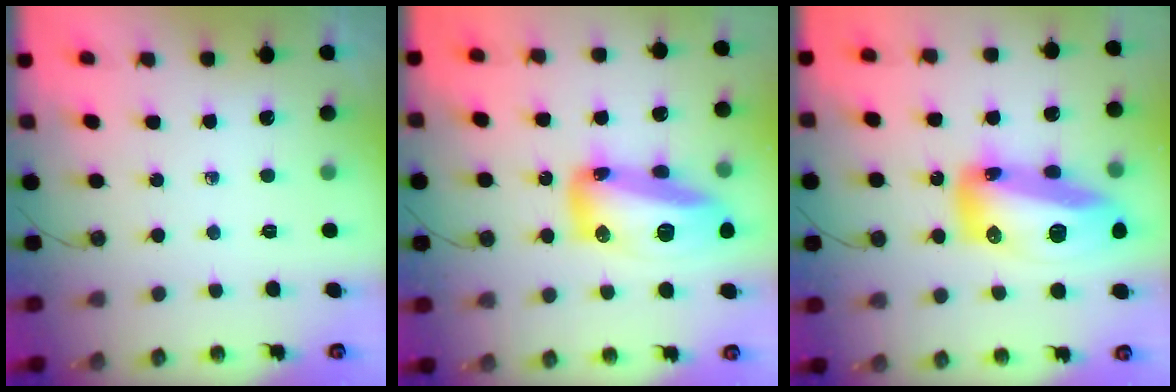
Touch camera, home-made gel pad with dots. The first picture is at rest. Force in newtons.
{"total": 19.2, "press": 19.0, "slide": 2.6}
{"total": 21.6, "press": 21.4, "slide": 2.6}